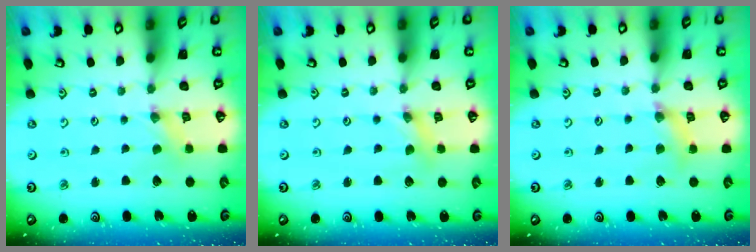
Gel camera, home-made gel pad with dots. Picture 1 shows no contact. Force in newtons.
{"total": 1.5, "press": 1.4, "slide": 0.3}
{"total": 5.2, "press": 5.1, "slide": 0.6}